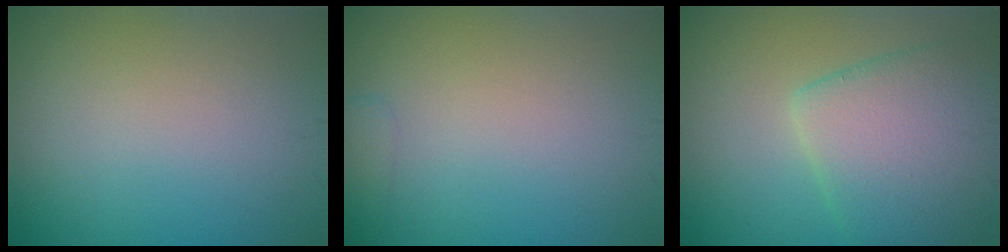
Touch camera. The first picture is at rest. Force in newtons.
{"total": 1.1, "press": 1.1, "slide": 0.1}
{"total": 7.1, "press": 7.1, "slide": 0.2}